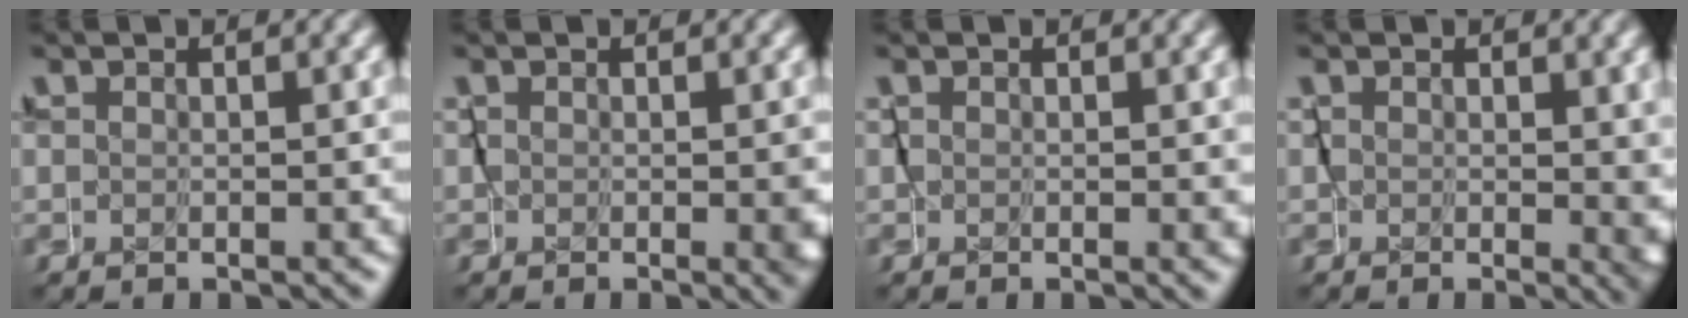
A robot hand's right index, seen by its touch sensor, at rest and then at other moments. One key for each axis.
{"total": 1.5, "fx": -0.2, "fy": 0.4, "fz": 1.5, "tx": -0.014, "ty": -0.012, "tz": 0.001}
{"total": 0.9, "fx": 0.1, "fy": 0.4, "fz": 0.8, "tx": -0.005, "ty": -0.006, "tz": 0.003}
{"total": 2.3, "fx": 0.3, "fy": 1.0, "fz": 2.0, "tx": -0.018, "ty": -0.011, "tz": 0.007}